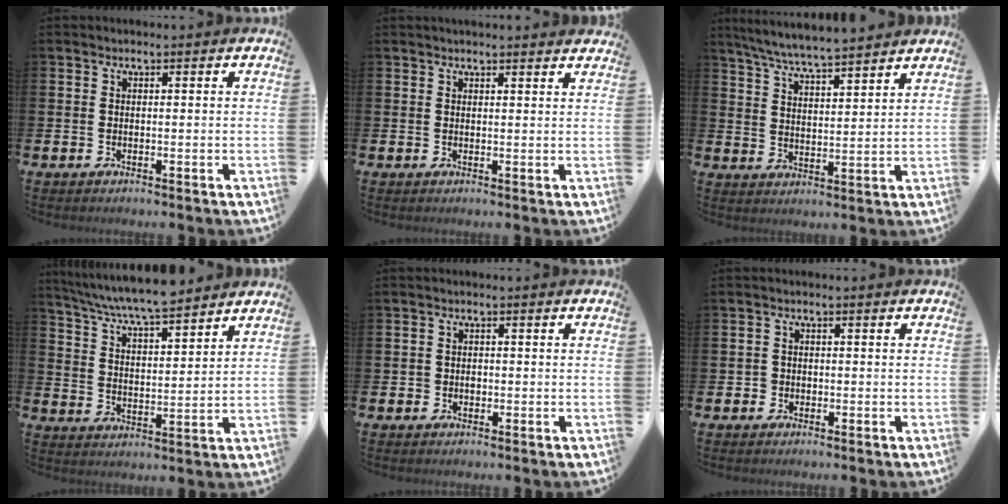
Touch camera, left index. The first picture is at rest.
{"total": 1.4, "force": [1.4, -0.1, 0.1], "torque": [0.006, -0.010, 0.024]}
{"total": 6.4, "force": [6.2, -0.1, 1.7], "torque": [-0.057, -0.036, 0.111]}
{"total": 7.1, "force": [6.8, 0.1, 2.2], "torque": [-0.070, -0.039, 0.122]}
{"total": 1.2, "force": [-0.3, 1.2, 0.3], "torque": [0.000, 0.003, -0.011]}
{"total": 1.4, "force": [-0.5, 1.2, 0.1], "torque": [-0.004, 0.005, -0.014]}